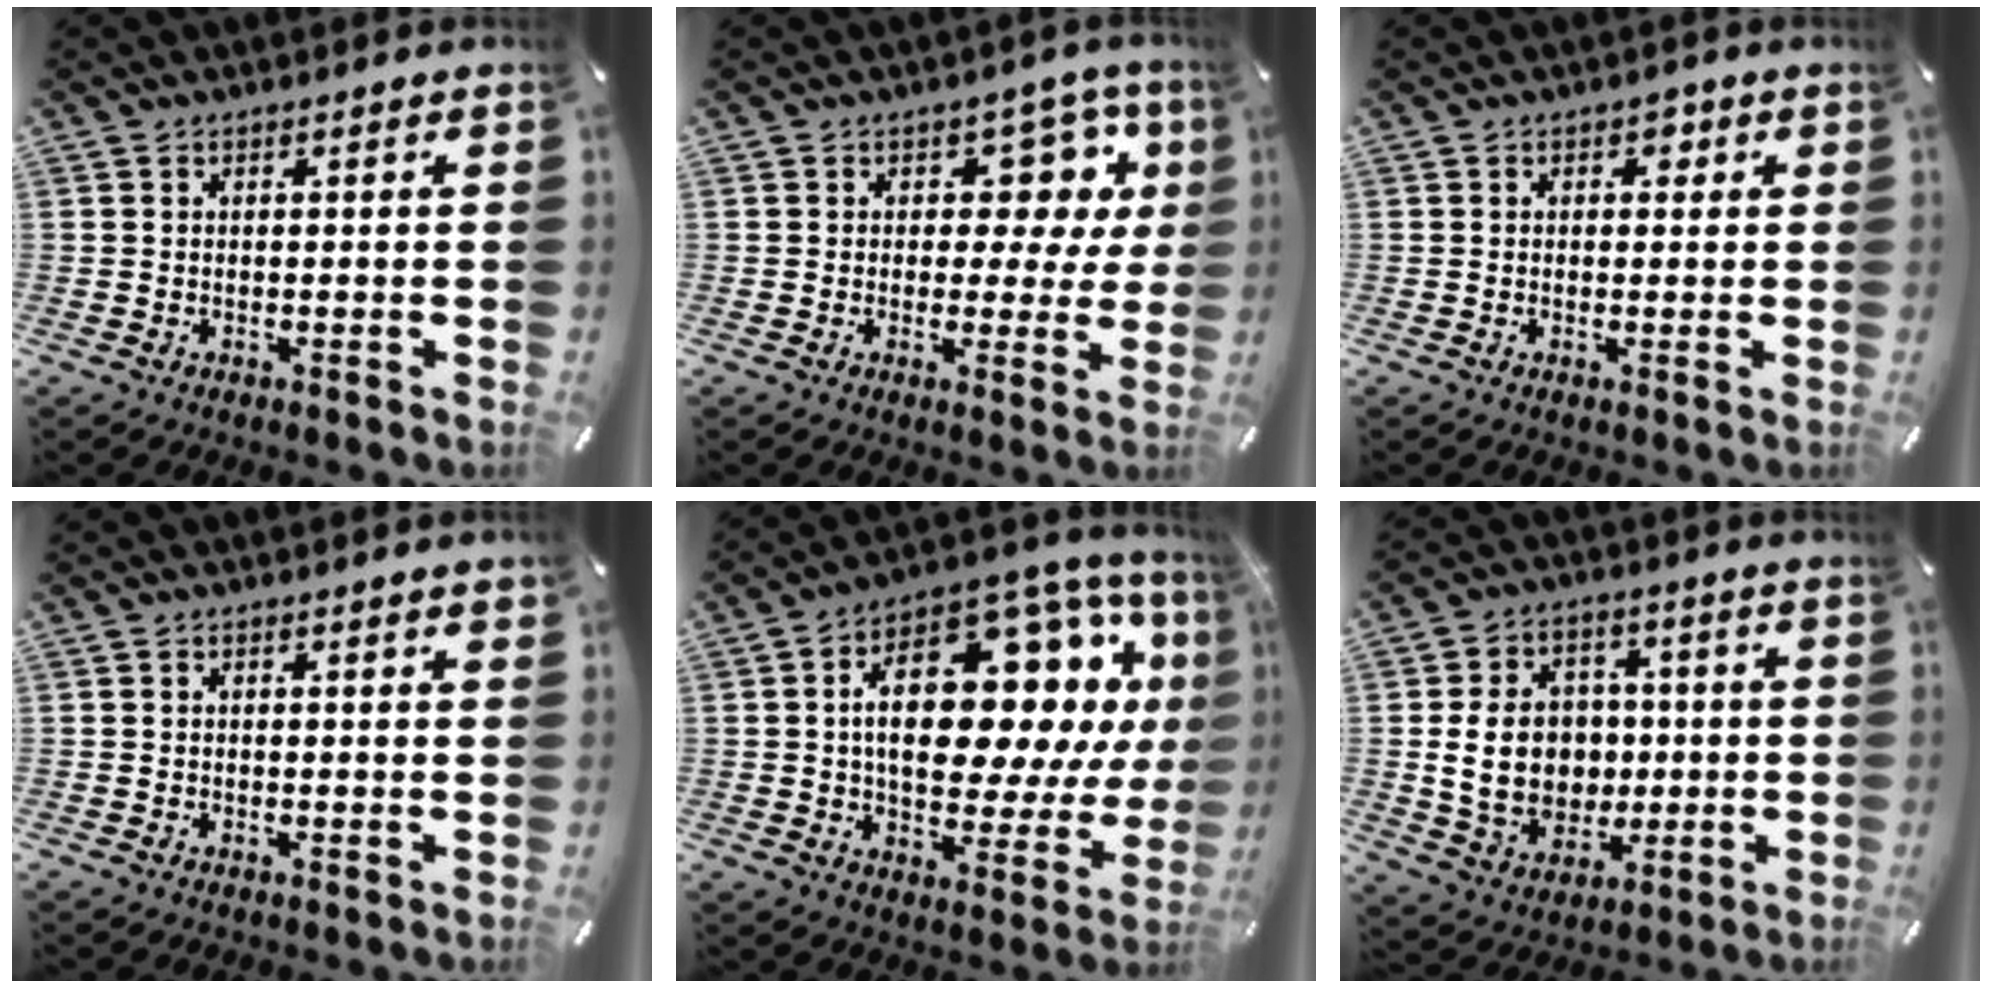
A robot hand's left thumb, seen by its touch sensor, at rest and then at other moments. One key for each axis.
{"total": 10.9, "fx": 4.3, "fy": 7.4, "fz": 6.7, "tx": -0.076, "ty": -0.029, "tz": 0.074}
{"total": 1.9, "fx": 0.5, "fy": 1.6, "fz": 0.9, "tx": -0.005, "ty": 0.001, "tz": 0.002}
{"total": 0.8, "fx": 0.5, "fy": 0.1, "fz": 0.6, "tx": -0.004, "ty": -0.004, "tz": 0.006}
{"total": 24.0, "fx": 6.0, "fy": 13.2, "fz": 19.2, "tx": -0.303, "ty": -0.042, "tz": 0.103}
{"total": 14.0, "fx": 0.0, "fy": 11.5, "fz": 8.0, "tx": -0.158, "ty": 0.010, "tz": 0.006}